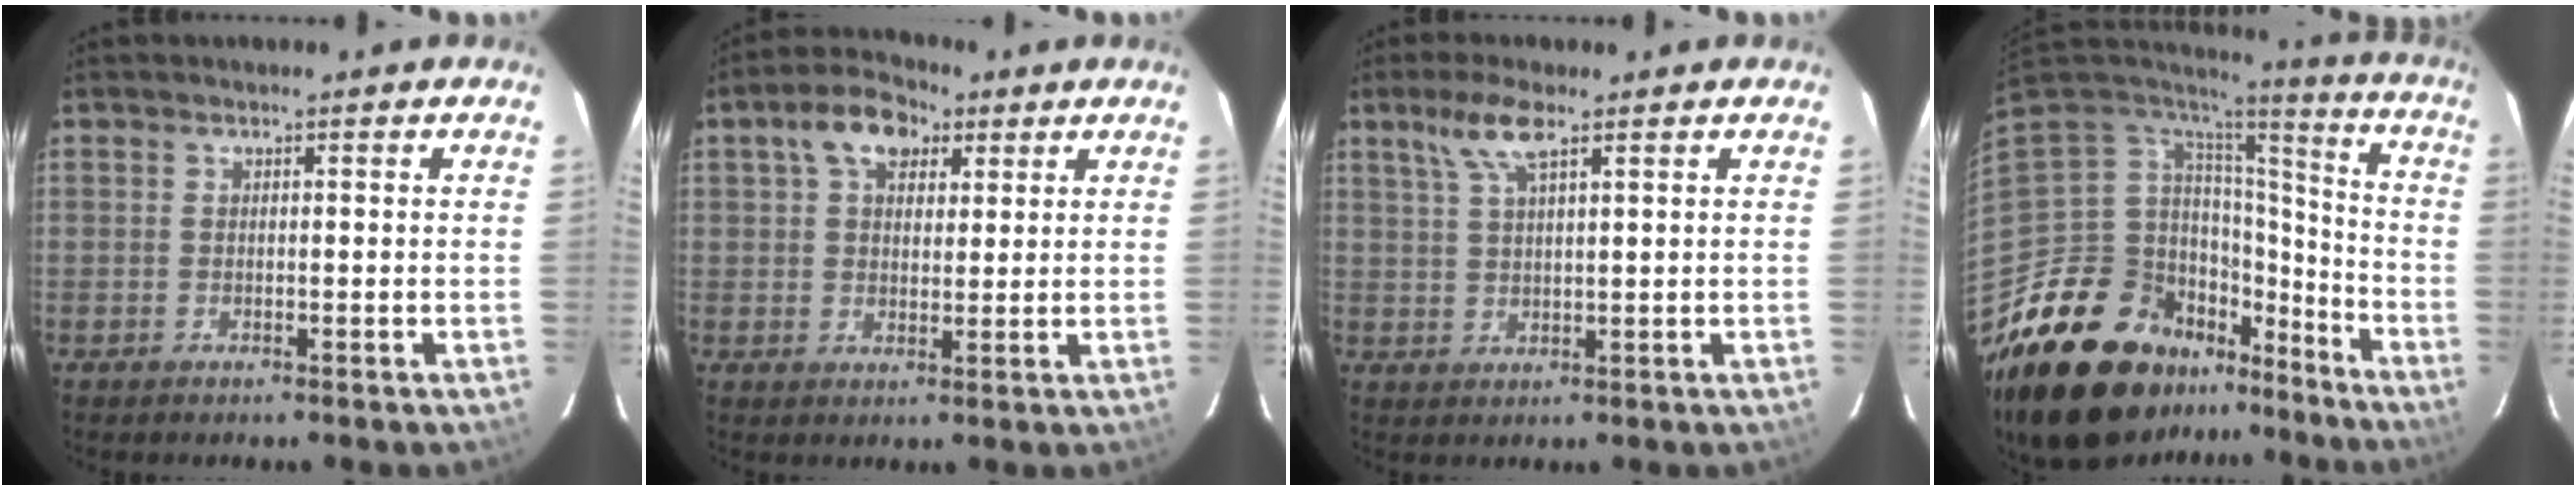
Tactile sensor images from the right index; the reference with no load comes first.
{"total": 7.9, "force": [3.6, 5.0, 4.9], "torque": [-0.084, 0.025, 0.060]}
{"total": 5.5, "force": [3.4, 1.2, 4.1], "torque": [-0.084, 0.009, 0.069]}
{"total": 21.7, "force": [-15.5, 11.6, 9.9], "torque": [-0.195, 0.008, -0.244]}